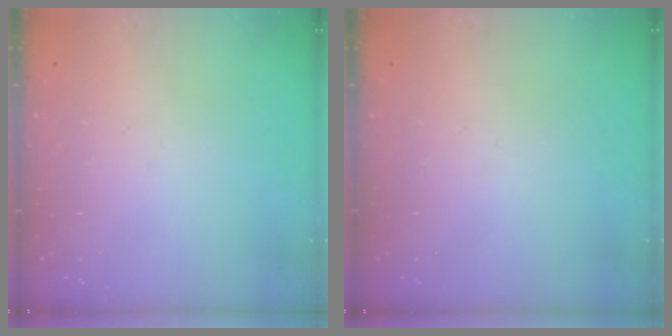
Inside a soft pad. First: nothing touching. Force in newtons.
{"total": 0.0}